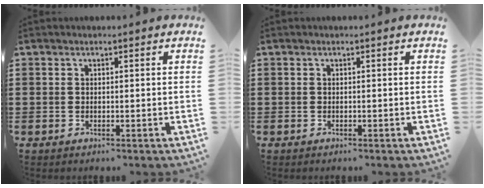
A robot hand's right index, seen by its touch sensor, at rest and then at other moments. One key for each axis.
{"total": 0.0}